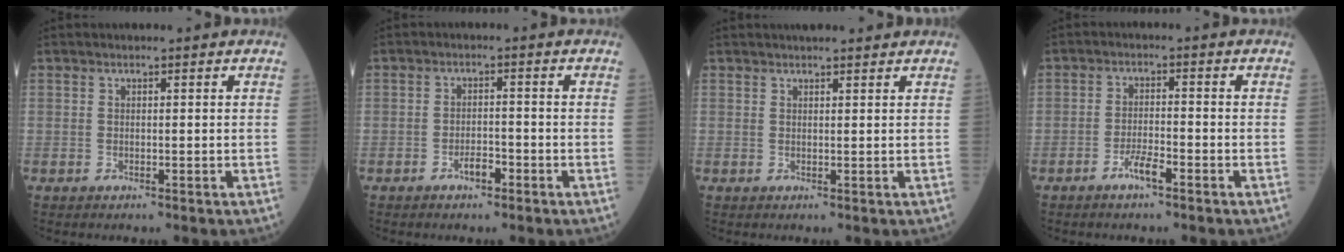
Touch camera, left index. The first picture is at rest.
{"total": 2.5, "force": [-1.6, 0.9, 1.6], "torque": [-0.029, 0.003, -0.029]}
{"total": 4.5, "force": [4.1, 0.6, 1.8], "torque": [-0.021, 0.023, 0.053]}
{"total": 3.3, "force": [-2.2, 0.4, 2.4], "torque": [-0.047, -0.001, -0.042]}